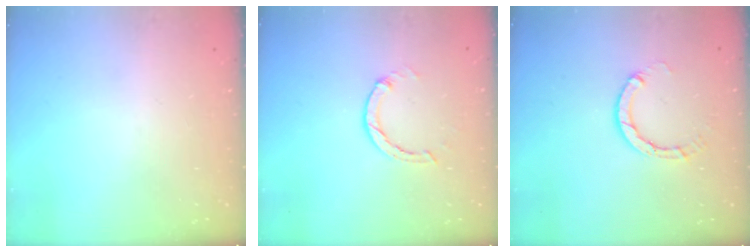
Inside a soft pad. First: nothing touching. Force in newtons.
{"total": 1.3, "press": 1.2, "slide": 0.3}
{"total": 3.9, "press": 3.9, "slide": 0.4}